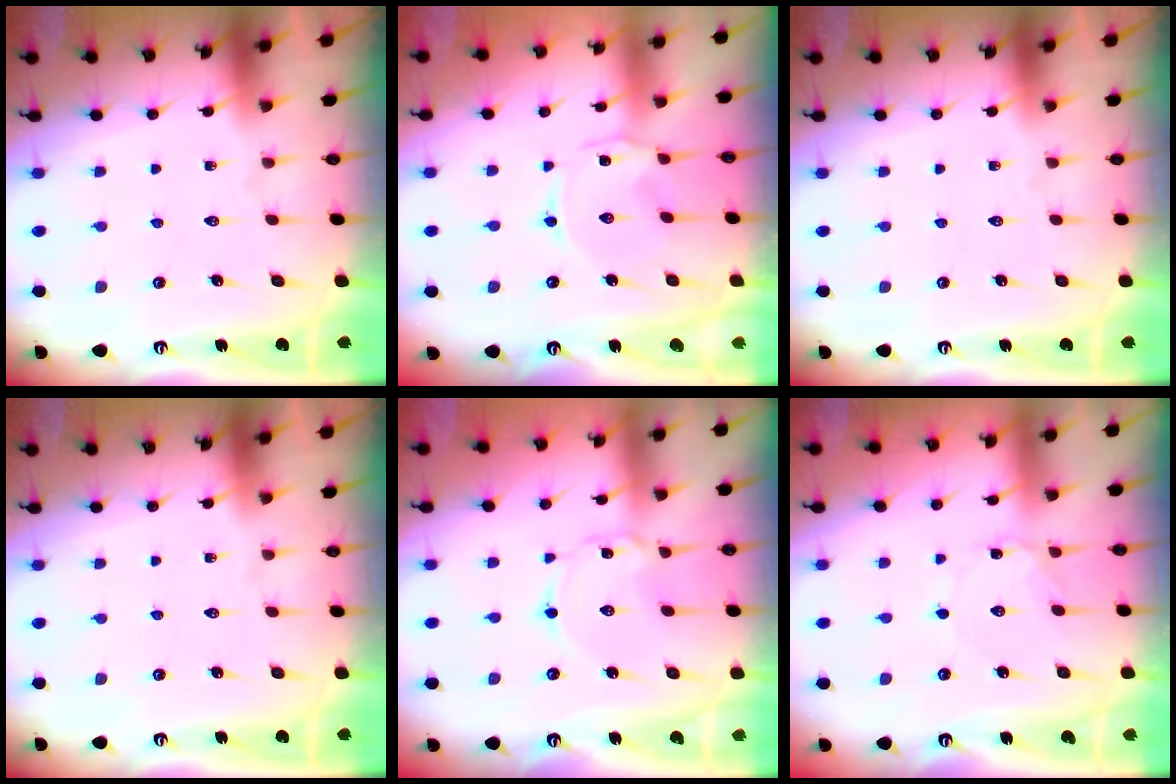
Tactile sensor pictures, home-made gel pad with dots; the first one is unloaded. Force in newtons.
{"total": 0.6, "press": 0.4, "slide": 0.4}
{"total": 0.0}
{"total": 0.0}
{"total": 2.0, "press": 2.0, "slide": 0.1}
{"total": 1.4, "press": 1.3, "slide": 0.1}